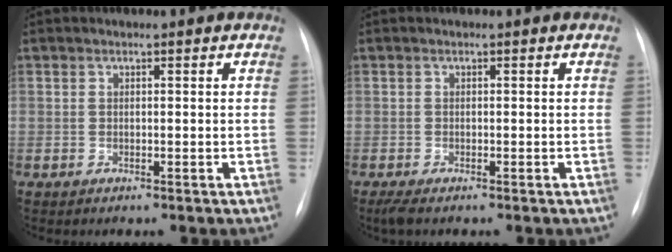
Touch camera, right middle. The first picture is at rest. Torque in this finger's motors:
{"motor_torque": [0.43, -0.49, 0.04, 0.02]}